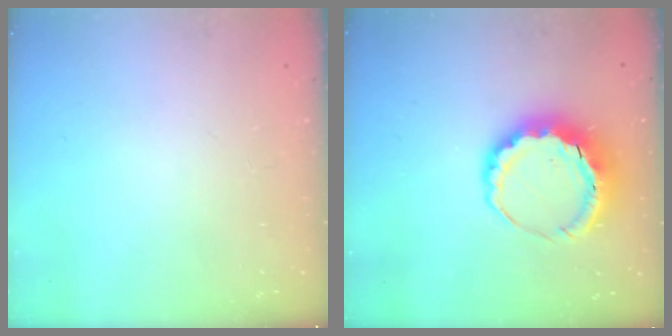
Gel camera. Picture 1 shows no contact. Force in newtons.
{"total": 8.8, "press": 8.6, "slide": 1.8}